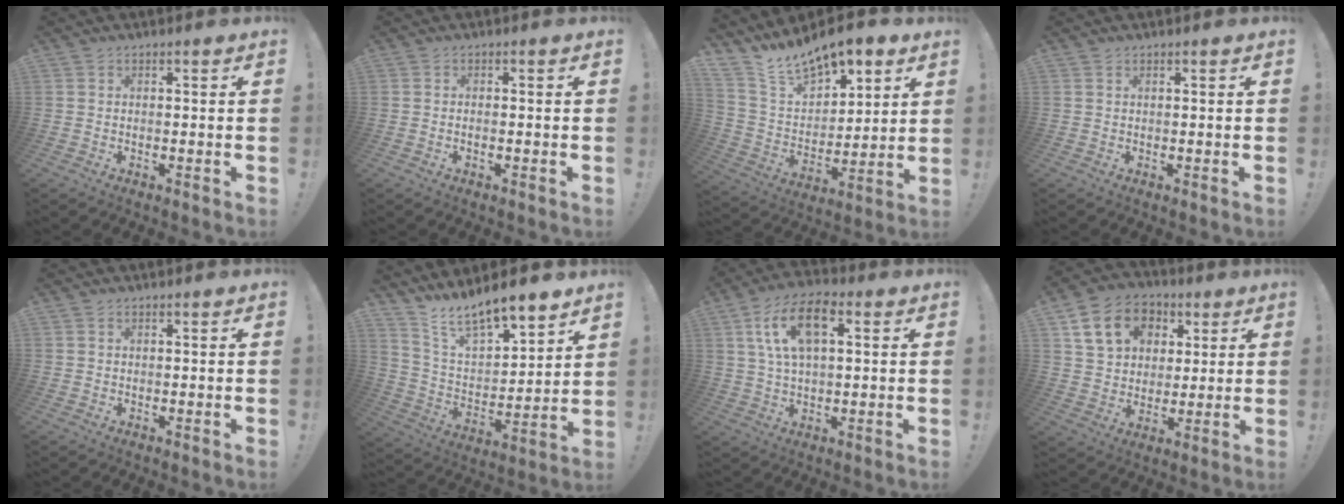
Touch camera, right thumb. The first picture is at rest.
{"total": 1.1, "force": [-0.7, 0.1, 0.8], "torque": [-0.020, 0.003, -0.012]}
{"total": 15.5, "force": [12.5, 7.3, 5.6], "torque": [-0.104, -0.087, 0.228]}
{"total": 0.0}
{"total": 0.0}
{"total": 12.0, "force": [11.0, 2.9, 3.8], "torque": [-0.086, -0.091, 0.199]}
{"total": 12.5, "force": [3.8, 6.6, 9.9], "torque": [-0.178, 0.008, 0.068]}
{"total": 15.5, "force": [6.0, 12.0, 7.7], "torque": [-0.108, -0.012, 0.117]}